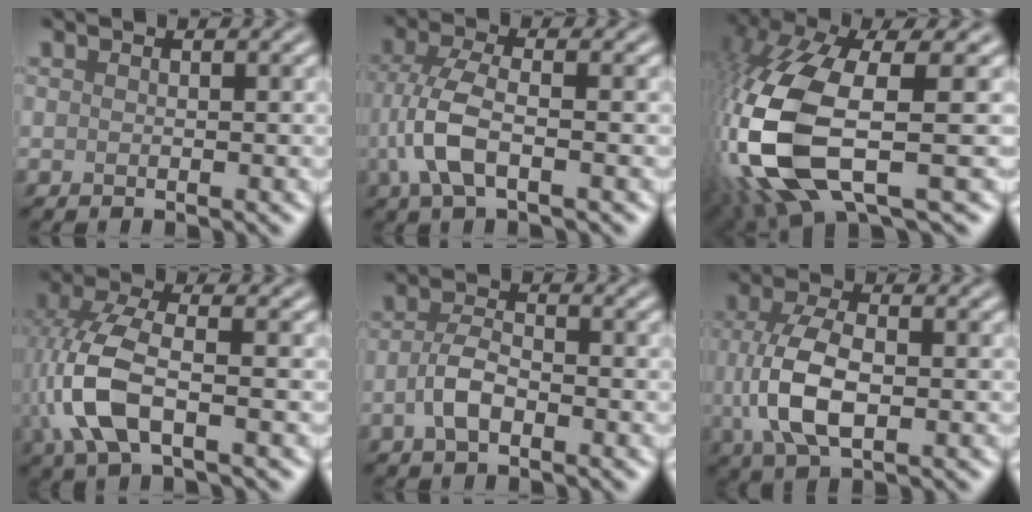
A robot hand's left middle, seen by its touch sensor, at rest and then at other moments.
{"total": 5.0, "force": [-1.2, 2.1, 4.3], "torque": [-0.103, 0.003, -0.028]}
{"total": 12.8, "force": [-2.6, 5.3, 11.4], "torque": [-0.279, -0.023, -0.047]}
{"total": 7.2, "force": [-1.4, 3.4, 6.2], "torque": [-0.154, 0.011, -0.035]}
{"total": 2.9, "force": [-1.1, 1.4, 2.2], "torque": [-0.044, 0.006, -0.029]}
{"total": 6.5, "force": [-0.3, 3.5, 5.5], "torque": [-0.129, -0.002, -0.008]}